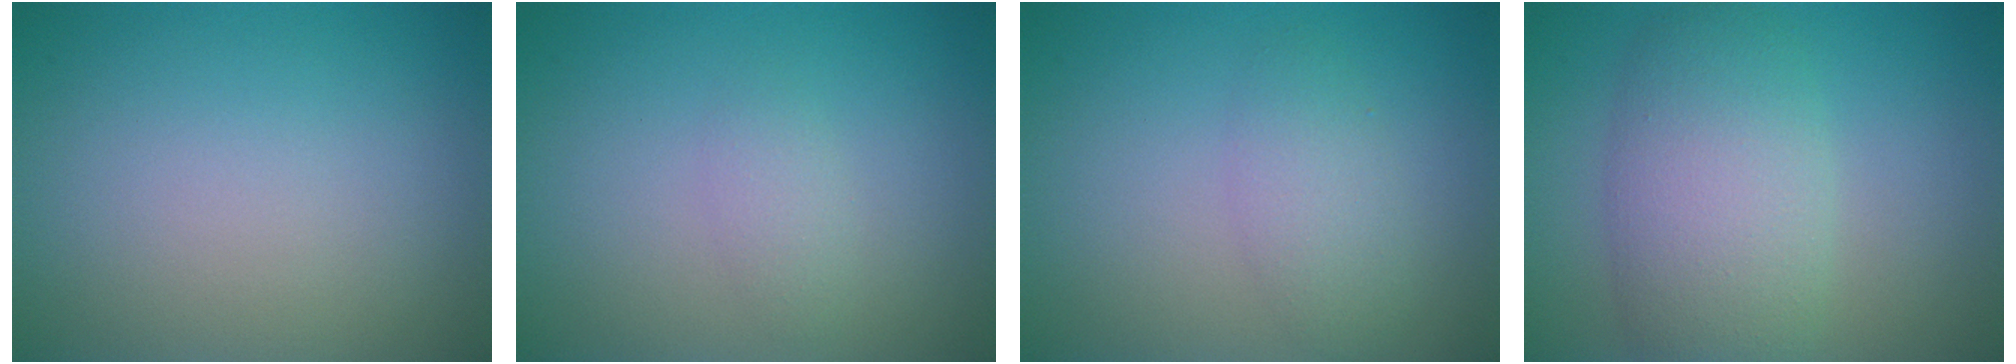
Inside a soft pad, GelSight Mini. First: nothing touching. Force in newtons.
{"total": 1.3, "press": 1.3, "slide": 0.0}
{"total": 2.3, "press": 2.3, "slide": 0.1}
{"total": 6.4, "press": 6.4, "slide": 0.2}